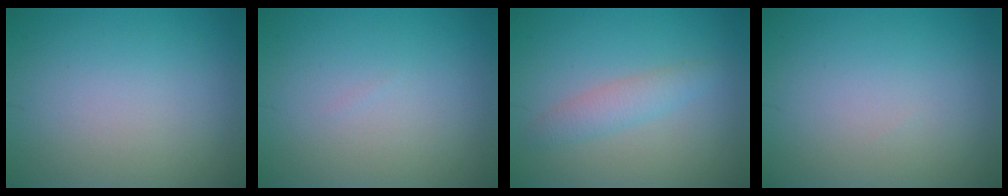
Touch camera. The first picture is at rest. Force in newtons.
{"total": 0.0}
{"total": 2.1, "press": 2.1, "slide": 0.1}
{"total": 0.0}